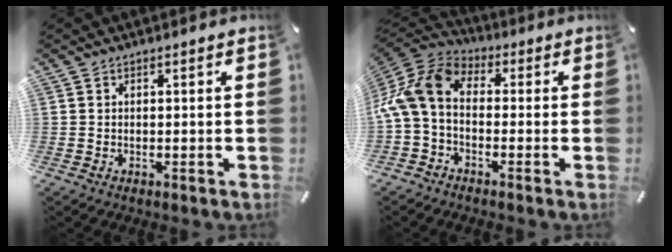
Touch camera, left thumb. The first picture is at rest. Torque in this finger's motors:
{"motor_torque": [2.34, 2.67, 1.23, 0.85, 0.21]}